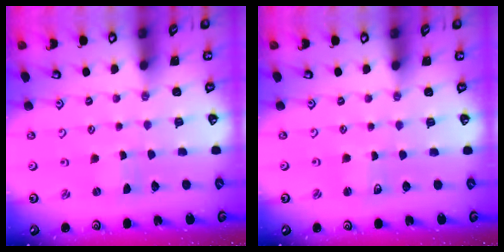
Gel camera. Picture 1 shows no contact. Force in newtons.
{"total": 2.0, "press": 2.0, "slide": 0.3}